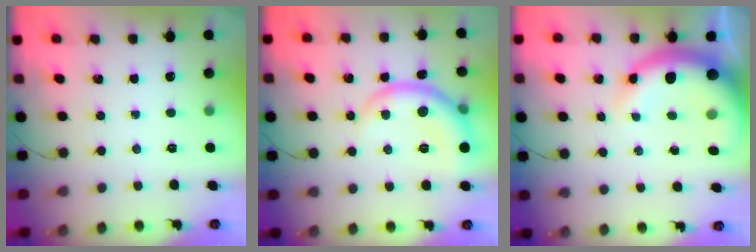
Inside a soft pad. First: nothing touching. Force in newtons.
{"total": 9.9, "press": 9.8, "slide": 1.0}
{"total": 9.2, "press": 8.8, "slide": 2.9}